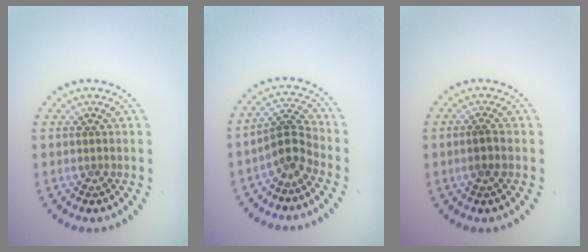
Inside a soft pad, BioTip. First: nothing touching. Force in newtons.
{"total": 2.9, "press": 2.3, "slide": 1.9}
{"total": 1.1, "press": 0.9, "slide": 0.7}